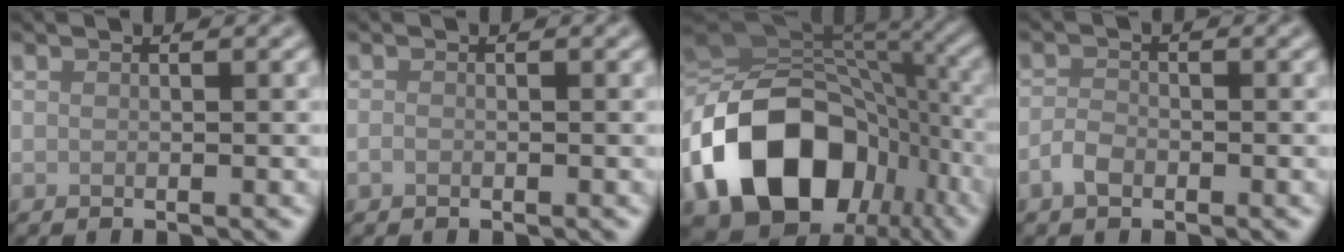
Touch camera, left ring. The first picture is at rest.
{"total": 0.7, "force": [-0.4, 0.5, 0.4], "torque": [-0.007, -0.003, -0.008]}
{"total": 17.8, "force": [-6.7, 12.7, 10.5], "torque": [-0.209, -0.010, -0.120]}
{"total": 1.9, "force": [-1.1, 1.1, 1.1], "torque": [-0.020, 0.002, -0.025]}